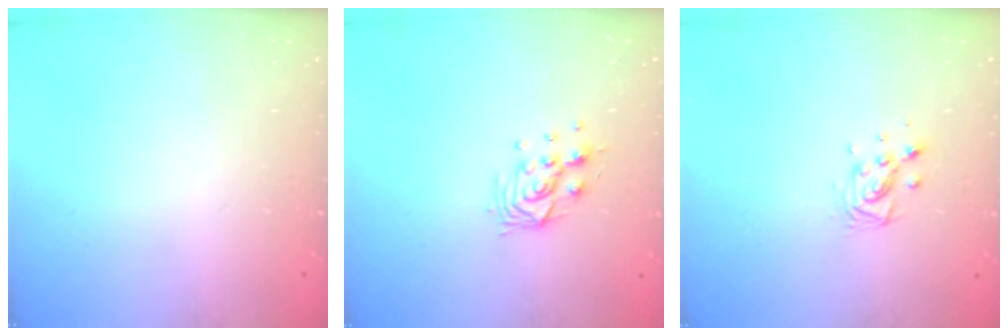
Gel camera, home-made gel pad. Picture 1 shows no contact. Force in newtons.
{"total": 8.3, "press": 8.3, "slide": 0.7}
{"total": 7.7, "press": 7.3, "slide": 2.4}